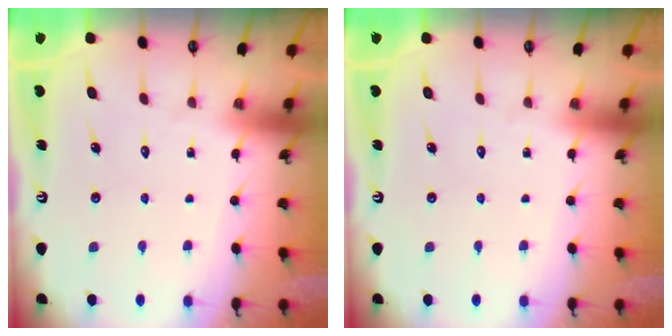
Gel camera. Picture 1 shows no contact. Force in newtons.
{"total": 0.0}